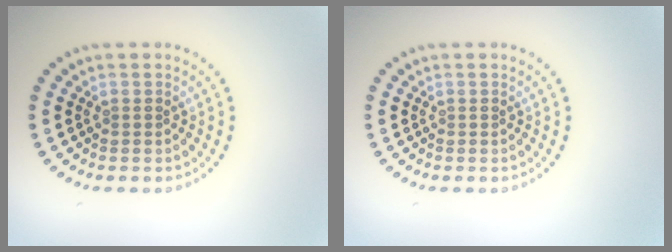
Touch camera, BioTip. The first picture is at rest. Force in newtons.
{"total": 0.0}